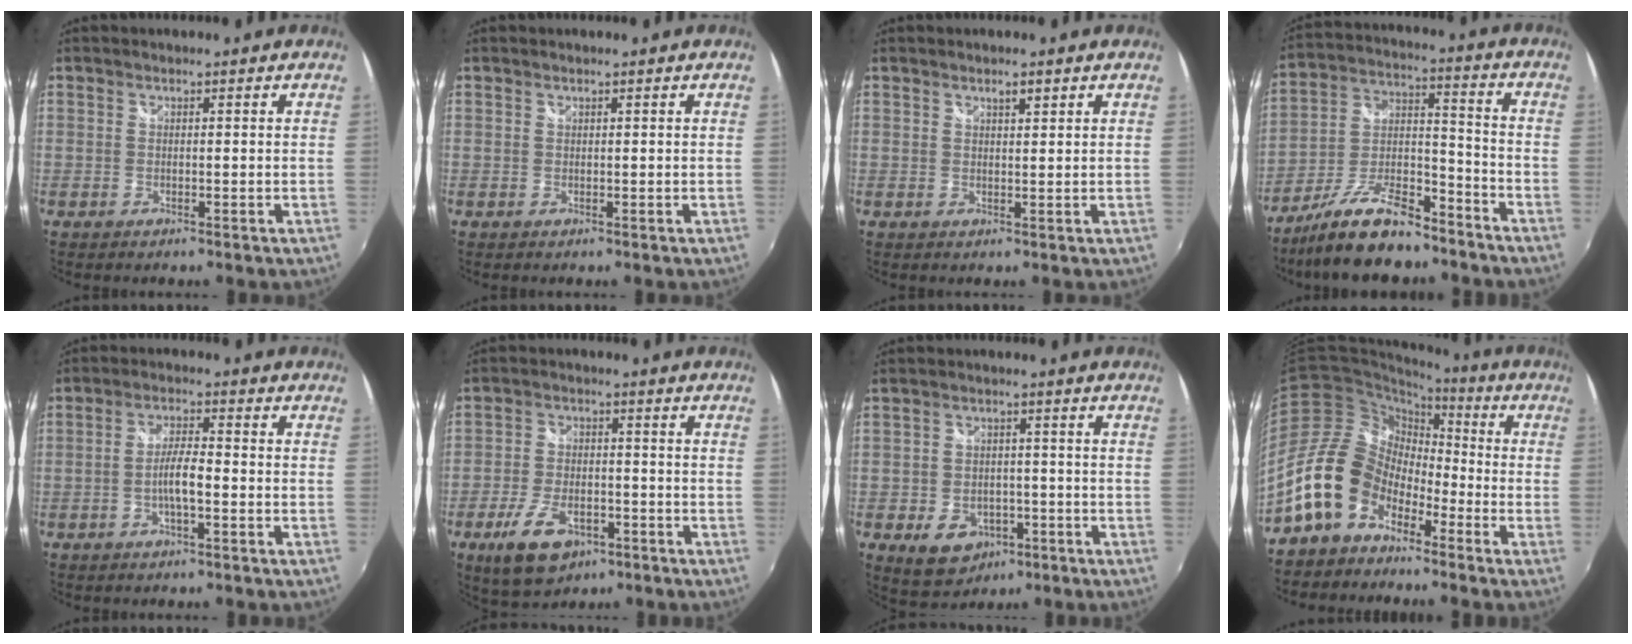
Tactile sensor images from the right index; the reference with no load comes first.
{"total": 0.0}
{"total": 1.6, "force": [1.1, 0.4, 1.1], "torque": [-0.016, 0.004, 0.019]}
{"total": 17.0, "force": [-12.7, 5.6, 9.9], "torque": [-0.200, -0.003, -0.219]}
{"total": 4.6, "force": [-1.7, 0.7, 4.3], "torque": [-0.084, 0.005, -0.030]}
{"total": 10.9, "force": [-5.9, 5.8, 7.2], "torque": [-0.160, -0.012, -0.098]}
{"total": 9.2, "force": [-4.2, 7.0, 4.3], "torque": [-0.106, 0.000, -0.049]}
{"total": 14.7, "force": [-8.7, 9.7, 6.7], "torque": [-0.134, 0.023, -0.170]}